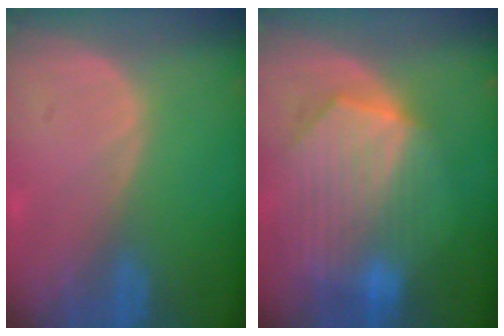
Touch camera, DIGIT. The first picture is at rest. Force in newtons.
{"total": 10.3, "press": 9.0, "slide": 5.1}